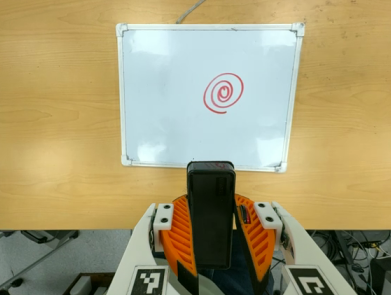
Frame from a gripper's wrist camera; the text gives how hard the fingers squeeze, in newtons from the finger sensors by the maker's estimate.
{"total": 8.4, "left": 6.9, "right": 9.8}